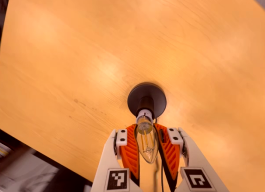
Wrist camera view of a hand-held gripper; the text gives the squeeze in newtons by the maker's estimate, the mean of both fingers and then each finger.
{"total": 23.2, "left": 22.0, "right": 24.5}